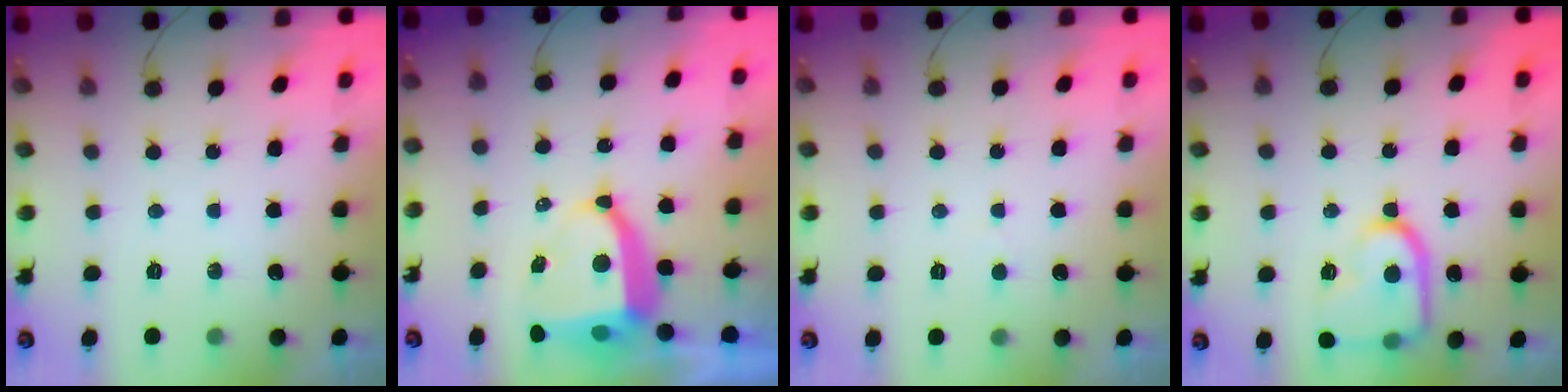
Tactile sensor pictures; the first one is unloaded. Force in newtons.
{"total": 8.7, "press": 8.6, "slide": 1.1}
{"total": 3.8, "press": 3.8, "slide": 0.4}
{"total": 16.1, "press": 16.0, "slide": 1.4}